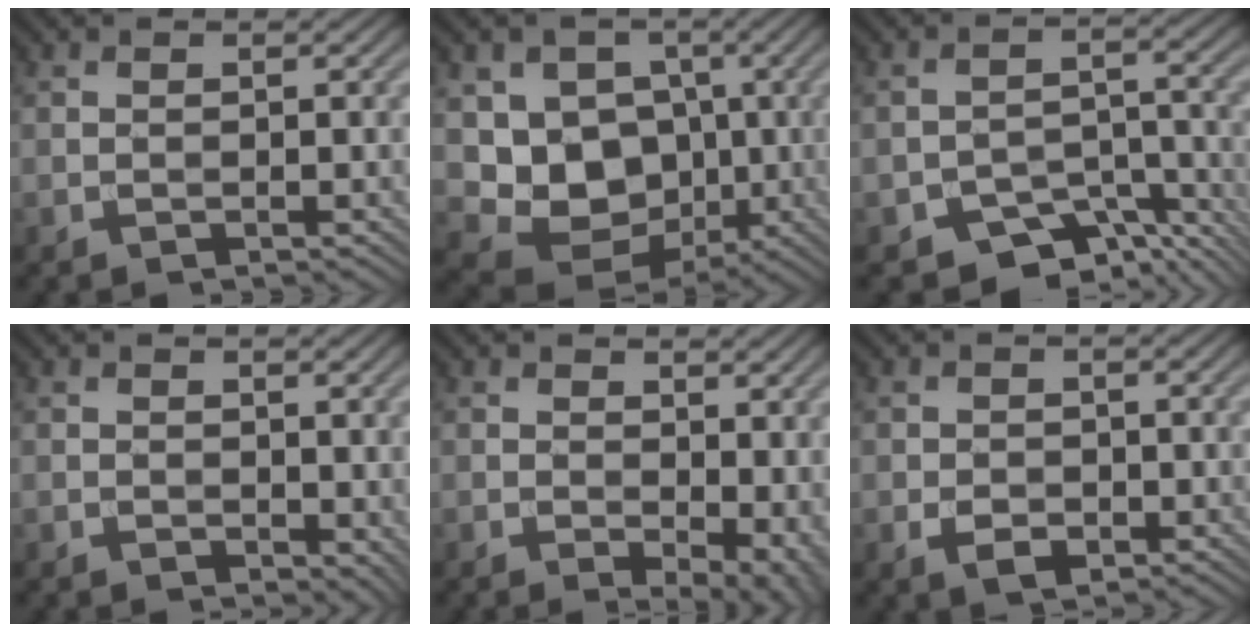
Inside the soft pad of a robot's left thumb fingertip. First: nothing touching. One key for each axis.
{"total": 9.7, "fx": -0.3, "fy": 8.2, "fz": 5.2, "tx": -0.105, "ty": -0.029, "tz": -0.018}
{"total": 8.2, "fx": -6.1, "fy": 4.2, "fz": 3.6, "tx": -0.045, "ty": -0.007, "tz": -0.100}
{"total": 2.3, "fx": 0.4, "fy": 1.5, "fz": 1.7, "tx": -0.025, "ty": -0.007, "tz": 0.012}
{"total": 5.6, "fx": 0.1, "fy": 3.0, "fz": 4.7, "tx": -0.060, "ty": -0.008, "tz": 0.007}
{"total": 2.7, "fx": -0.9, "fy": 2.0, "fz": 1.6, "tx": -0.030, "ty": -0.011, "tz": -0.016}